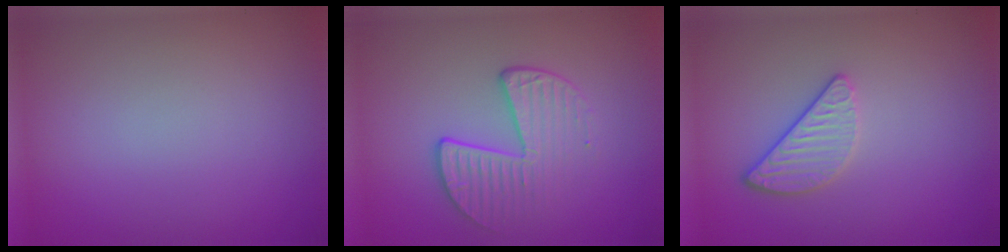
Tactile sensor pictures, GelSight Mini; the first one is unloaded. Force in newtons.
{"total": 3.4, "press": 2.8, "slide": 2.0}
{"total": 2.4, "press": 2.1, "slide": 1.1}